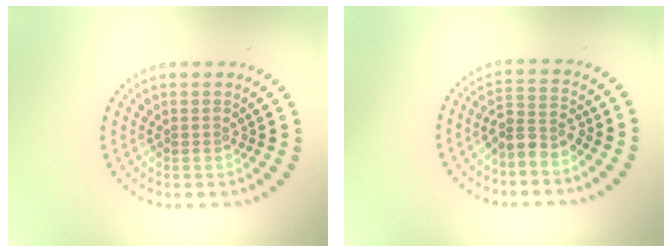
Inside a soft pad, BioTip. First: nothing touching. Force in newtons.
{"total": 2.7, "press": 2.3, "slide": 1.4}